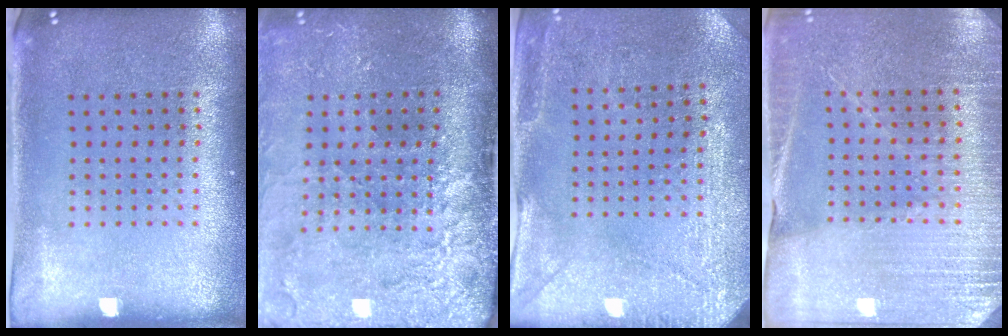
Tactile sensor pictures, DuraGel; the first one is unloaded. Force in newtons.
{"total": 4.6, "press": 3.6, "slide": 2.8}
{"total": 2.9, "press": 2.7, "slide": 1.0}
{"total": 3.1, "press": 3.1, "slide": 0.4}